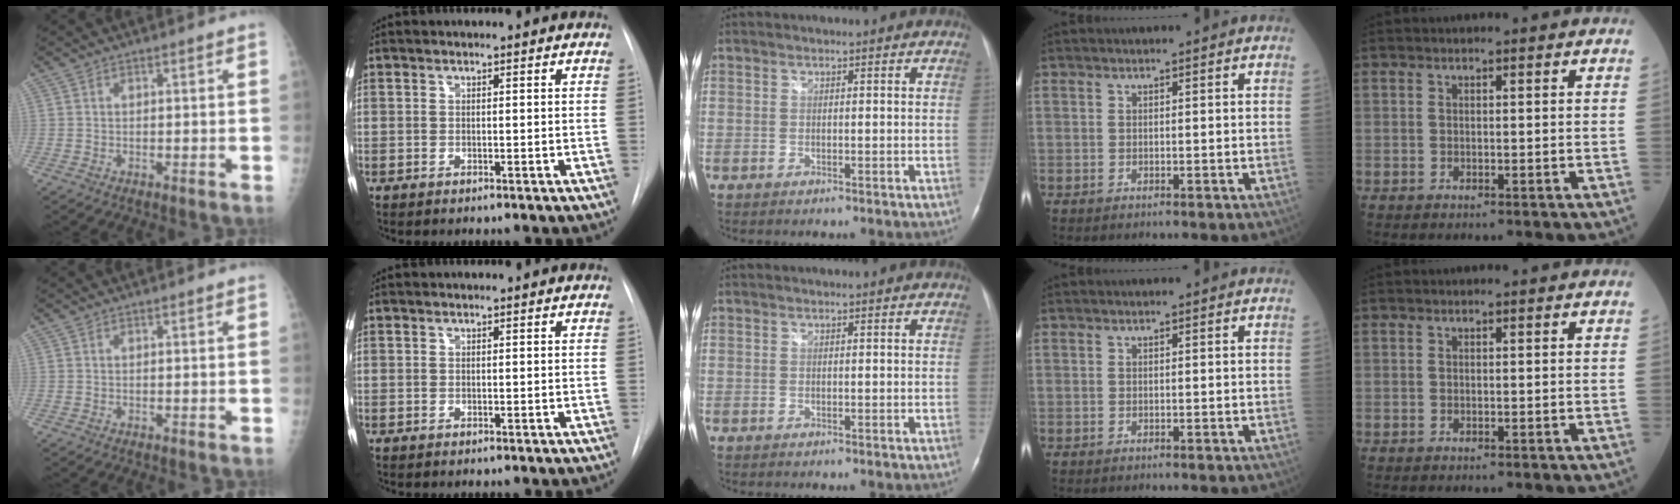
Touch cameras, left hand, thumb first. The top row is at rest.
{}